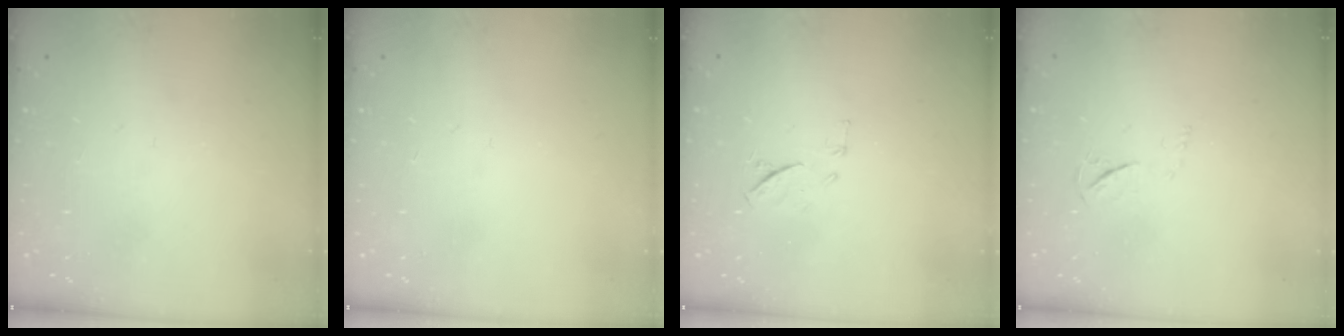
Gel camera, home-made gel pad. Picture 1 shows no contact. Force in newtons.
{"total": 0.0}
{"total": 7.1, "press": 6.9, "slide": 1.3}
{"total": 3.1, "press": 3.1, "slide": 0.5}